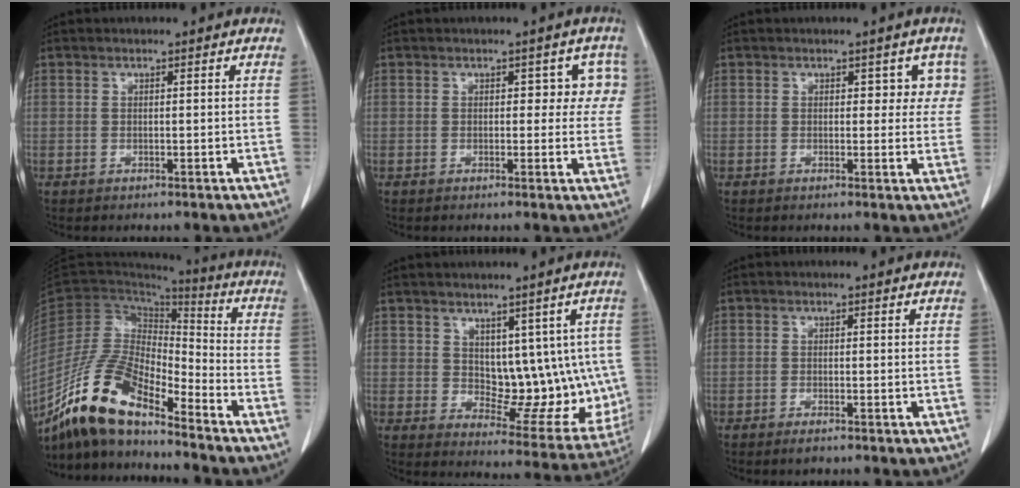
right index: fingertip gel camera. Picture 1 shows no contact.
{"total": 3.9, "force": [1.2, 2.7, 2.5], "torque": [-0.005, 0.017, 0.007]}
{"total": 3.5, "force": [1.4, 2.4, 2.0], "torque": [0.003, 0.009, 0.010]}
{"total": 15.3, "force": [-12.1, 4.1, 8.5], "torque": [-0.171, 0.008, -0.229]}
{"total": 11.7, "force": [2.1, 6.8, 9.3], "torque": [-0.095, 0.003, 0.048]}
{"total": 1.6, "force": [-1.3, 0.3, 0.9], "torque": [-0.018, -0.002, -0.019]}